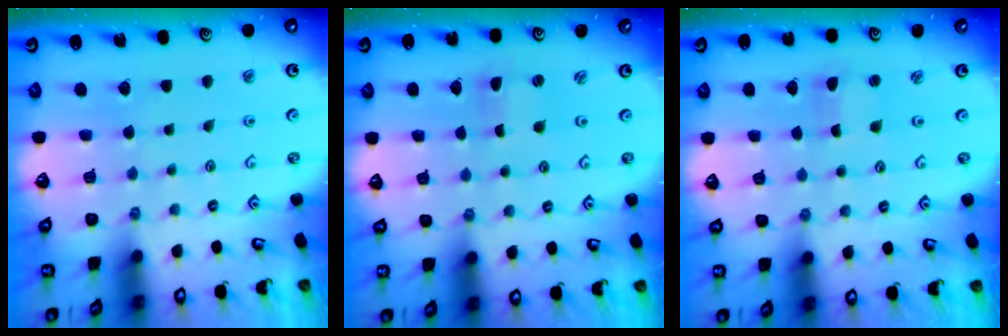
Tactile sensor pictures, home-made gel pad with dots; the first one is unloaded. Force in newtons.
{"total": 0.0}
{"total": 1.1, "press": 1.0, "slide": 0.2}